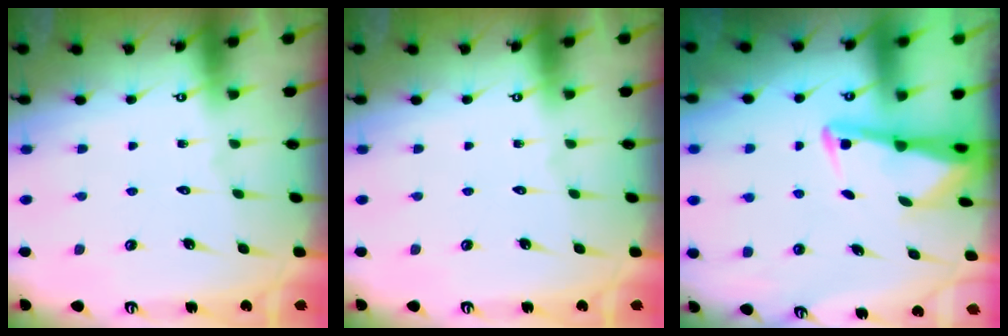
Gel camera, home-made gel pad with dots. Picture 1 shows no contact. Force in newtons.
{"total": 0.0}
{"total": 4.1, "press": 4.0, "slide": 0.9}